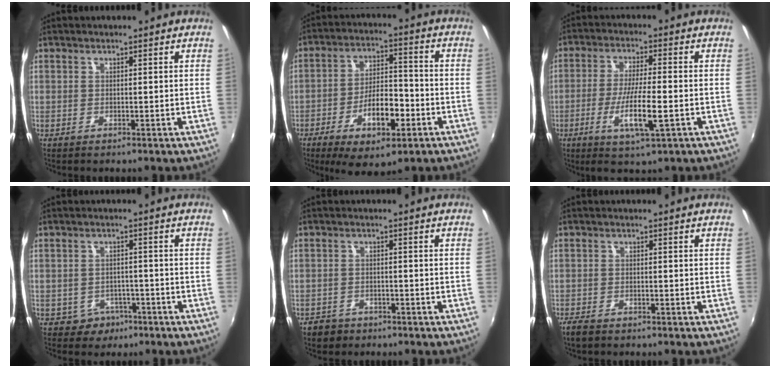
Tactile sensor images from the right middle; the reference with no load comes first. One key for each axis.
{"total": 12.9, "fx": -6.0, "fy": 4.8, "fz": 10.4, "tx": -0.191, "ty": 0.001, "tz": -0.093}
{"total": 9.0, "fx": -3.2, "fy": 0.9, "fz": 8.4, "tx": -0.160, "ty": -0.016, "tz": -0.059}
{"total": 4.0, "fx": -2.3, "fy": 3.2, "fz": 0.6, "tx": -0.025, "ty": 0.007, "tz": -0.028}
{"total": 3.5, "fx": -2.6, "fy": 2.1, "fz": 1.0, "tx": -0.035, "ty": -0.002, "tz": -0.043}
{"total": 2.9, "fx": -2.3, "fy": 1.0, "fz": 1.4, "tx": -0.037, "ty": -0.010, "tz": -0.047}